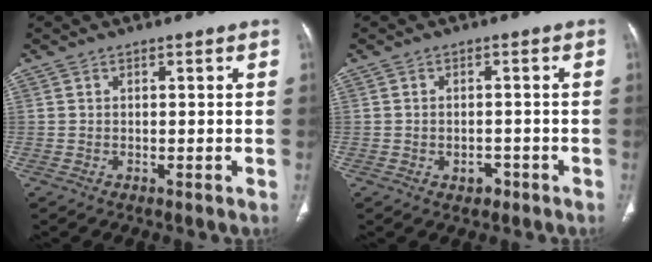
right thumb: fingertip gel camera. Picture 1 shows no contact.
{"total": 2.7, "force": [-1.3, 1.9, 1.4], "torque": [-0.008, 0.012, -0.013]}